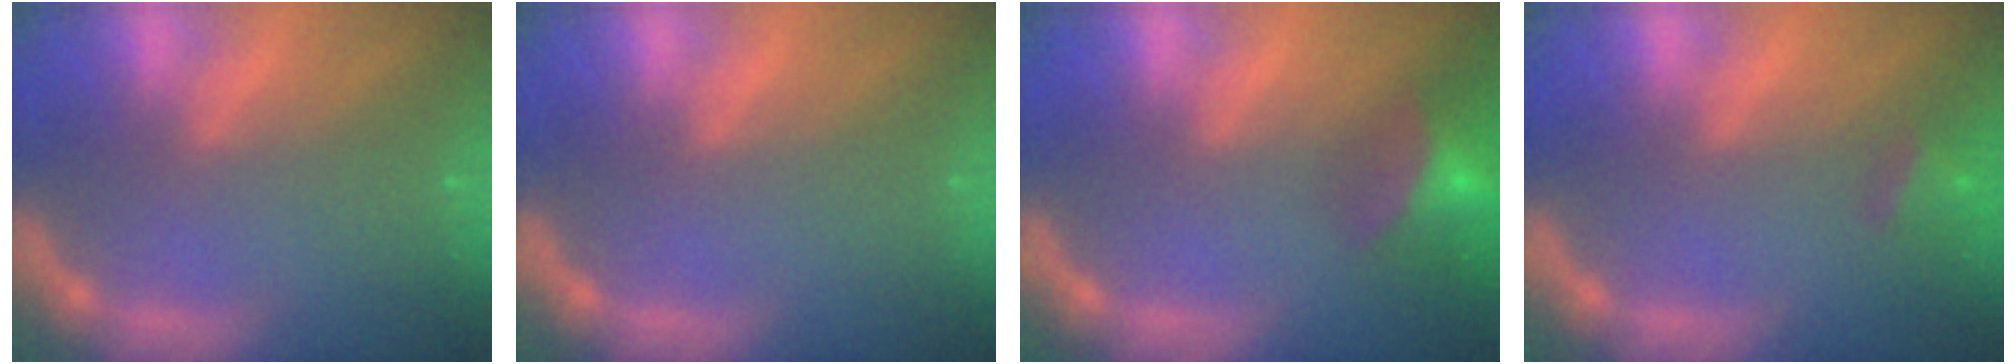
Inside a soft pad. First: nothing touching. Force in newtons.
{"total": 0.0}
{"total": 7.0}
{"total": 2.4}